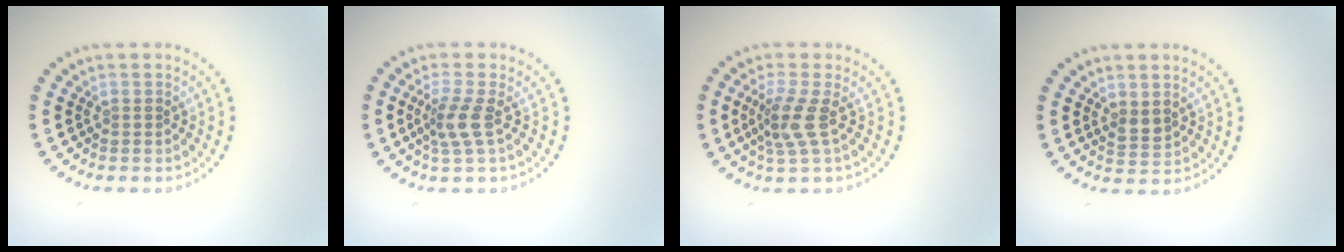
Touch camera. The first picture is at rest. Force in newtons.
{"total": 2.5, "press": 1.9, "slide": 1.6}
{"total": 2.8, "press": 2.1, "slide": 1.8}
{"total": 1.4, "press": 1.3, "slide": 0.5}